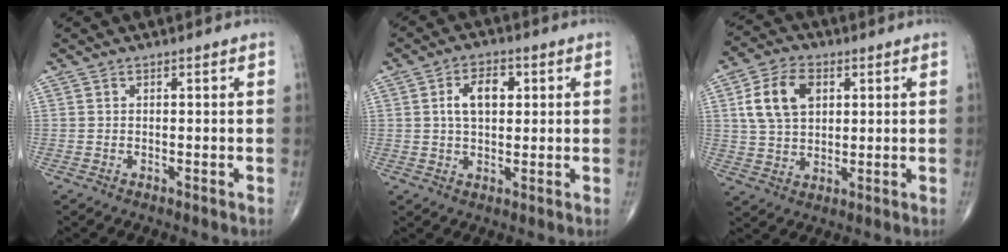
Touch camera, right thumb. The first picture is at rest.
{"total": 6.8, "force": [1.5, 4.1, 5.2], "torque": [-0.079, 0.006, 0.023]}
{"total": 10.3, "force": [2.9, 6.9, 7.1], "torque": [-0.119, 0.003, 0.054]}